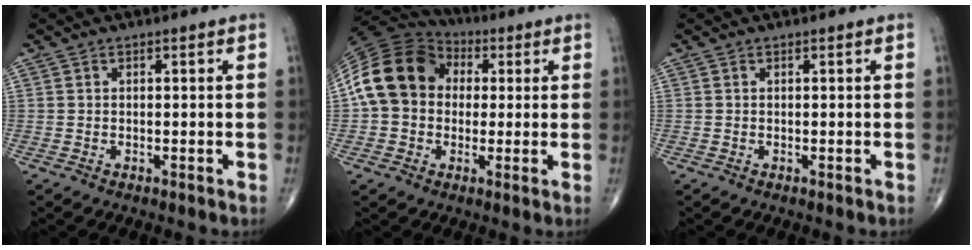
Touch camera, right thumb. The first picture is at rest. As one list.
[{"total": 15.9, "force": [2.1, 12.8, 9.3], "torque": [-0.166, 0.034, 0.030]}, {"total": 0.0}]